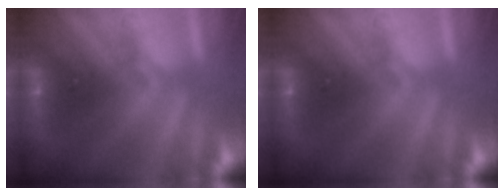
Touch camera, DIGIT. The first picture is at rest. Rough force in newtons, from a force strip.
{"total": 0.0}